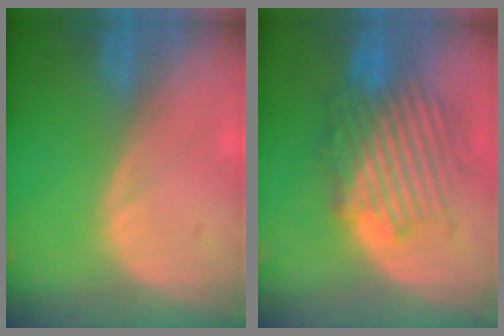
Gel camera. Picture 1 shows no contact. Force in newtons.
{"total": 8.7, "press": 8.6, "slide": 1.6}